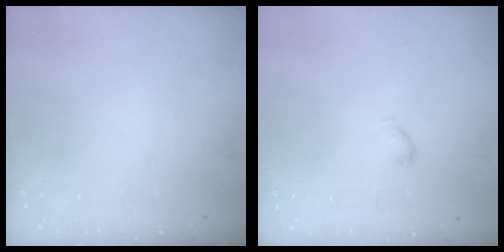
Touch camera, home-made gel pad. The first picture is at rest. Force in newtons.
{"total": 2.8, "press": 2.8, "slide": 0.5}